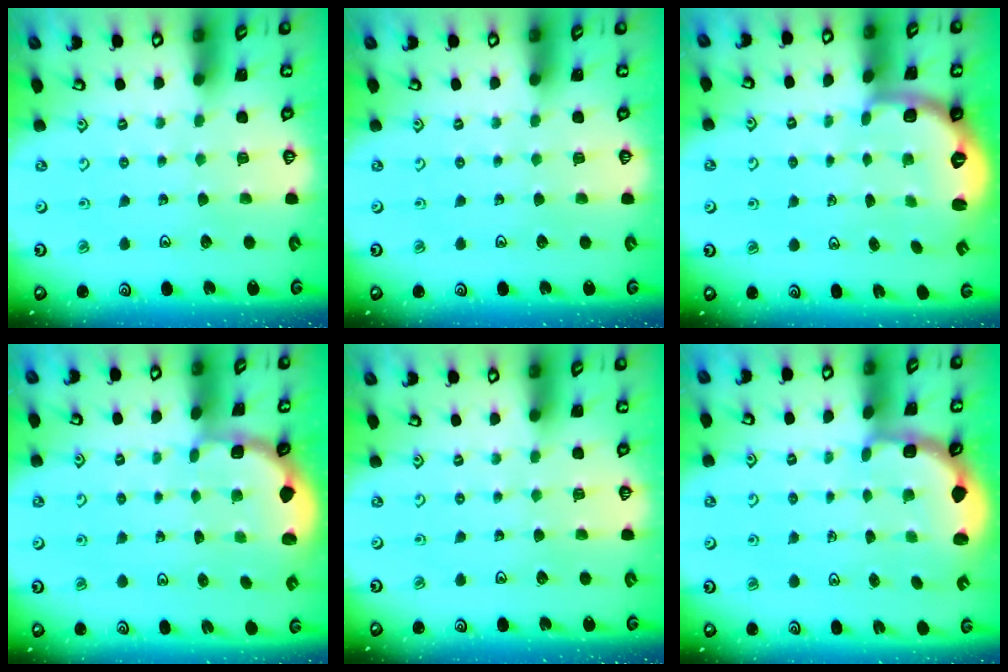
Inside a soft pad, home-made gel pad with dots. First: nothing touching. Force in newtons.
{"total": 0.0}
{"total": 2.6, "press": 1.5, "slide": 2.1}
{"total": 1.9, "press": 1.8, "slide": 0.7}
{"total": 0.0}
{"total": 3.0, "press": 2.0, "slide": 2.2}